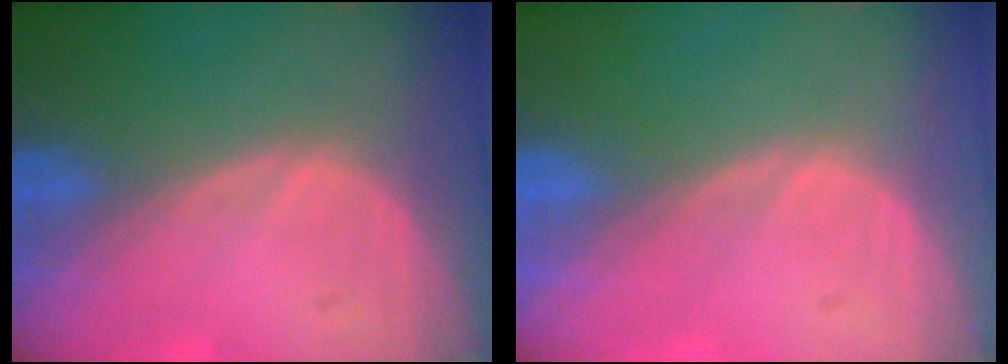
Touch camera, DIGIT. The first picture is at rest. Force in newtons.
{"total": 0.0}